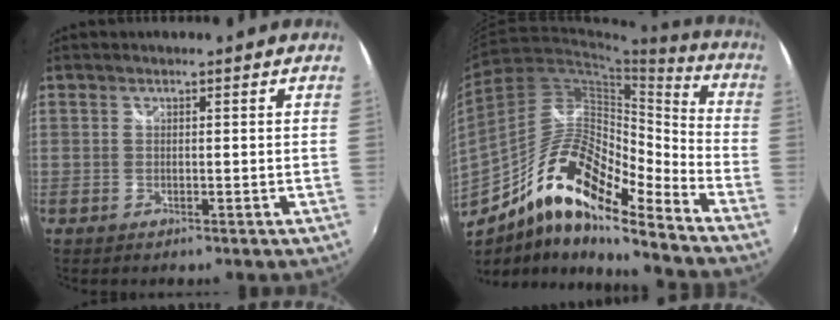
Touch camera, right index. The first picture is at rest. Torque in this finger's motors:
{"motor_torque": [0.63, -0.78, 0.44, 0.08]}